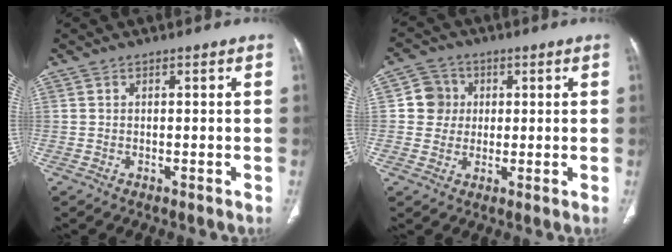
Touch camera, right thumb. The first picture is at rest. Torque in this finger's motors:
{"motor_torque": [0.89, 0.95, 0.29, -0.35, -0.02]}